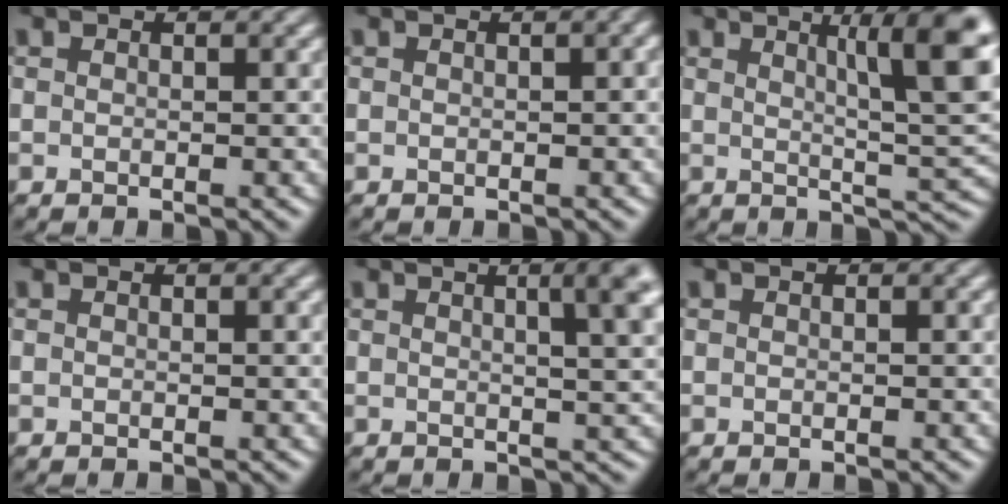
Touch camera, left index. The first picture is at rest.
{"total": 0.9, "force": [0.2, 0.2, 0.9], "torque": [-0.010, 0.009, 0.005]}
{"total": 9.4, "force": [3.5, 2.1, 8.5], "torque": [-0.086, 0.016, 0.046]}
{"total": 0.0}
{"total": 5.8, "force": [2.1, 2.0, 5.1], "torque": [-0.027, 0.022, 0.012]}
{"total": 0.0}